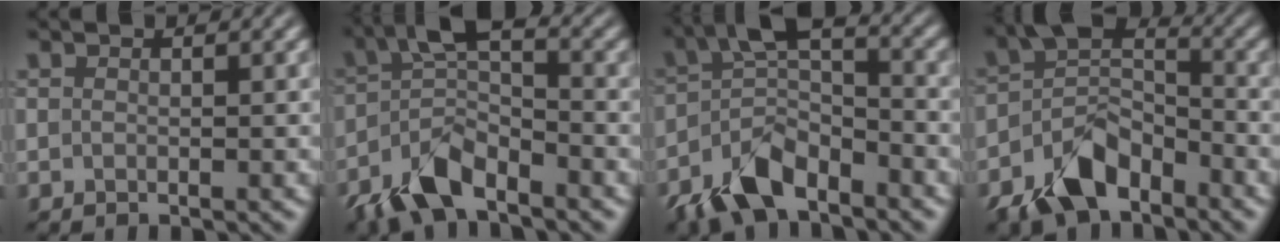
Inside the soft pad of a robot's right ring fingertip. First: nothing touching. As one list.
[{"total": 6.7, "force": [-4.0, 2.7, 4.7], "torque": [-0.095, 0.008, -0.088]}, {"total": 7.5, "force": [-4.3, 3.4, 5.0], "torque": [-0.100, 0.008, -0.094]}, {"total": 6.8, "force": [-4.0, 3.8, 4.0], "torque": [-0.070, 0.007, -0.088]}]